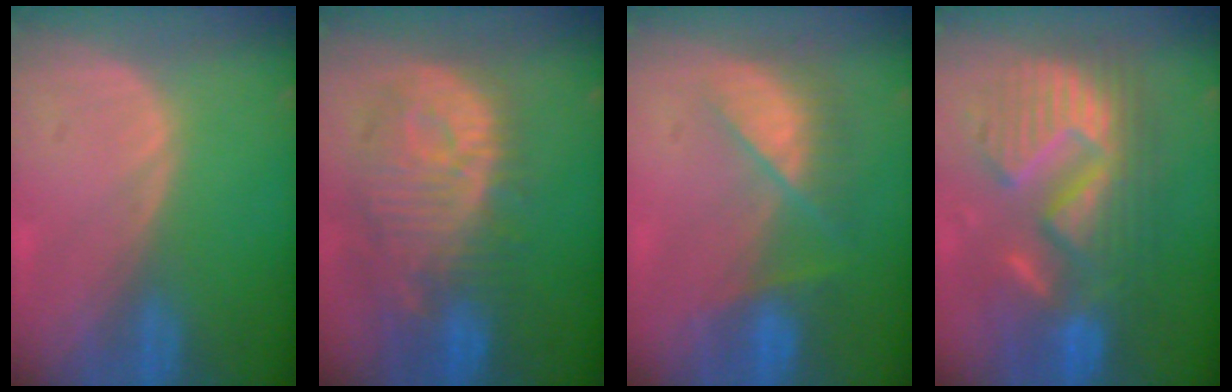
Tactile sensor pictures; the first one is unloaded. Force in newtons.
{"total": 12.1, "press": 10.9, "slide": 5.2}
{"total": 7.3, "press": 6.8, "slide": 2.7}
{"total": 12.9, "press": 12.8, "slide": 1.4}